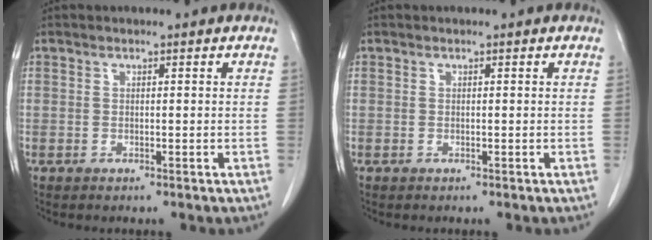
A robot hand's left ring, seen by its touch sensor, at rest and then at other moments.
{"total": 0.0}